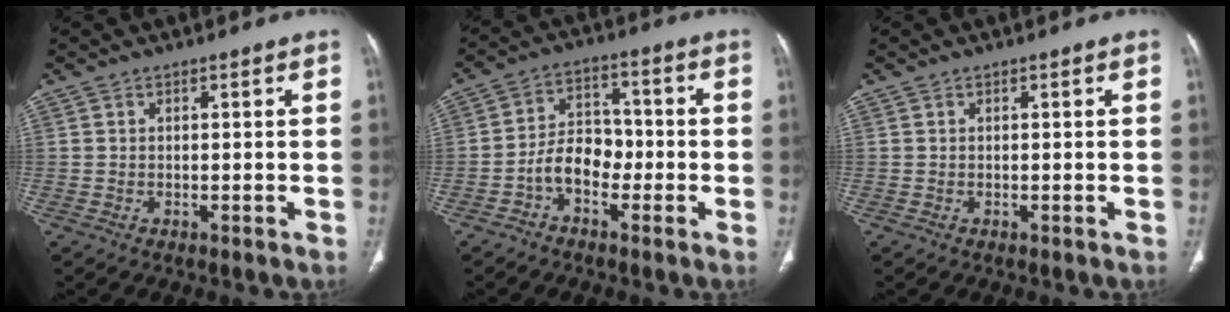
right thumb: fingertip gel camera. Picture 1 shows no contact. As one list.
[{"total": 7.3, "force": [-2.8, 4.9, 4.6], "torque": [-0.057, 0.036, -0.062]}, {"total": 0.0}]